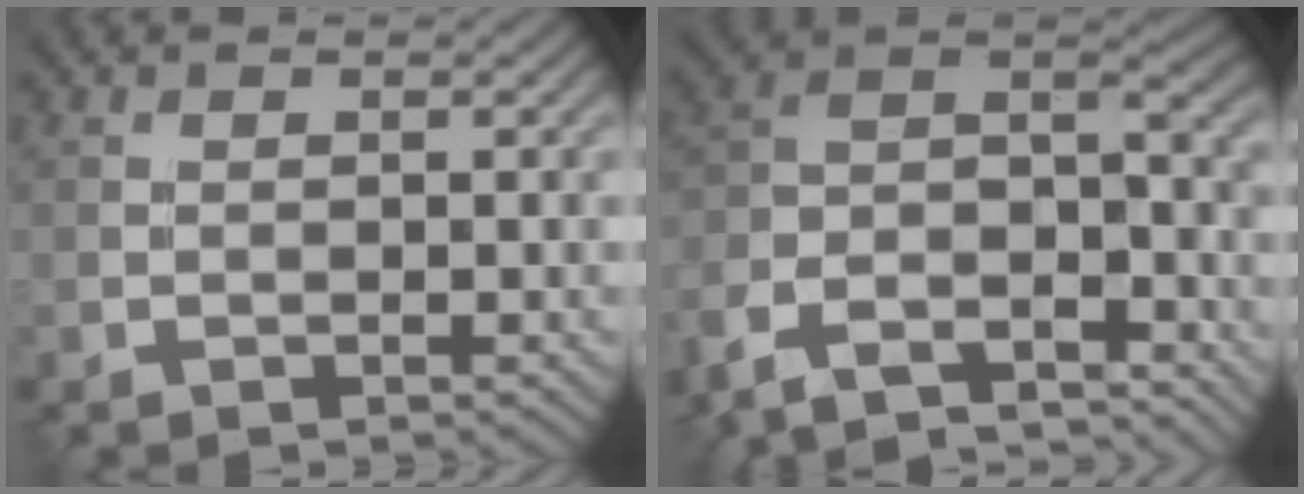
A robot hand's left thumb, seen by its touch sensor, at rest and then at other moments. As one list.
[{"total": 16.6, "force": [-13.2, 6.0, 8.2], "torque": [-0.199, -0.027, -0.207]}]